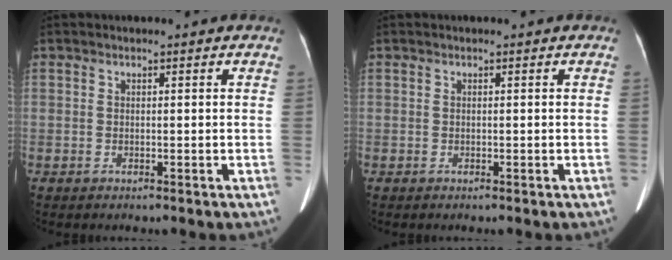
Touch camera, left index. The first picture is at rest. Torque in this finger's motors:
{"motor_torque": [0.00, 0.00, 0.00, 0.00]}